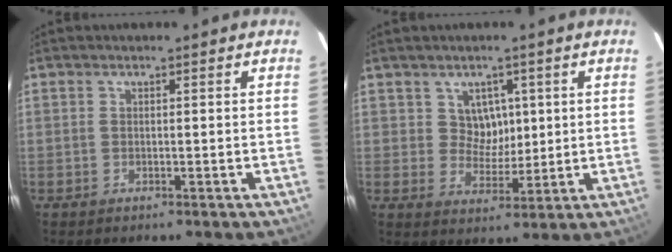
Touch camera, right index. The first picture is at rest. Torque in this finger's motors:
{"motor_torque": [0.00, 0.07, 0.02, 0.00]}